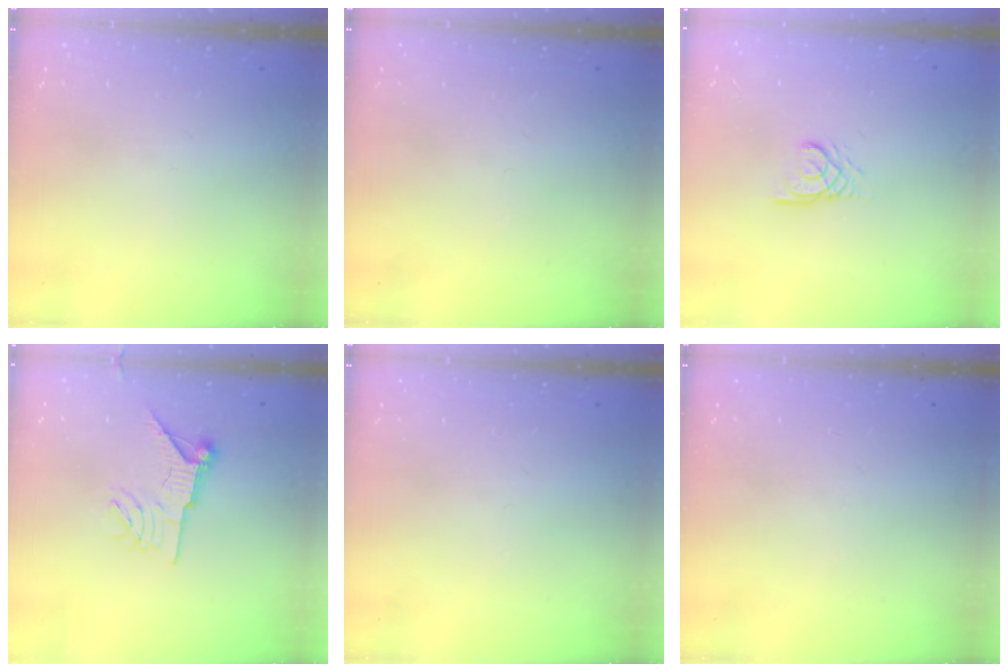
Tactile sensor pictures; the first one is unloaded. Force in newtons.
{"total": 0.0}
{"total": 2.6, "press": 2.6, "slide": 0.1}
{"total": 9.9, "press": 9.9, "slide": 1.0}
{"total": 0.0}
{"total": 0.0}